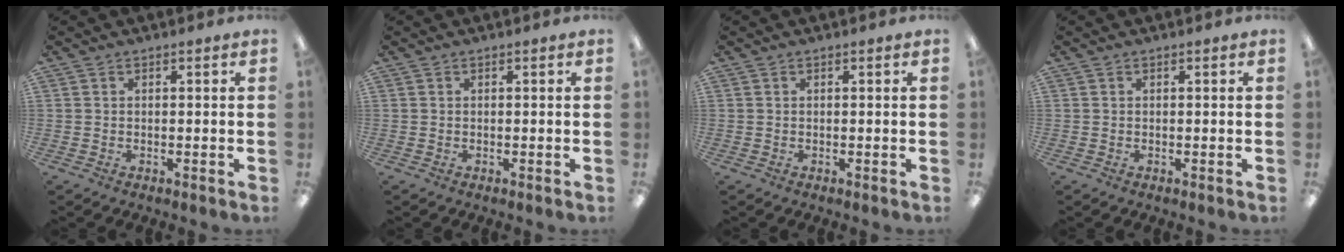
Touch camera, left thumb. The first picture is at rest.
{"total": 0.0}
{"total": 0.0}
{"total": 0.0}